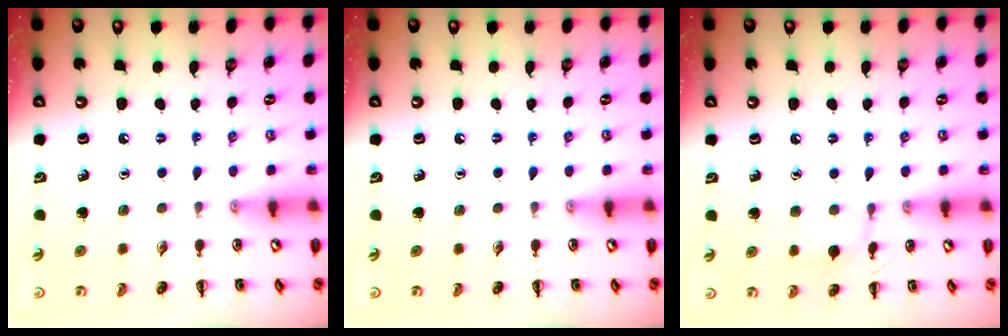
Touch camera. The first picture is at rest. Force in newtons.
{"total": 0.0}
{"total": 5.4, "press": 5.1, "slide": 1.9}